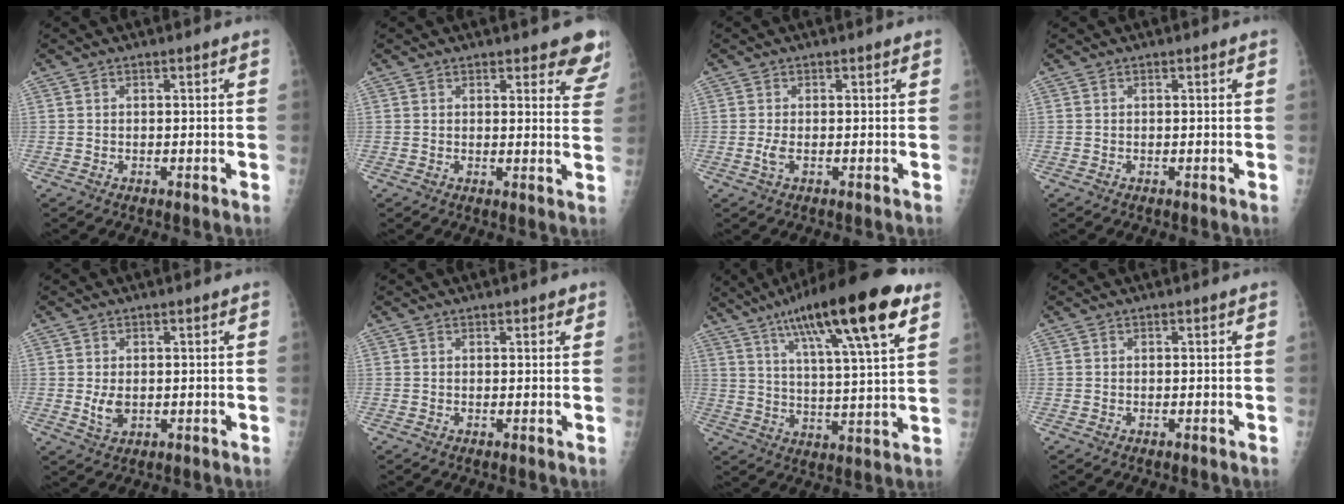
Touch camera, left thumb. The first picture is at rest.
{"total": 7.2, "force": [6.2, 2.7, 2.5], "torque": [0.018, -0.032, 0.047]}
{"total": 1.7, "force": [-0.2, 0.7, 1.5], "torque": [-0.034, -0.003, -0.004]}
{"total": 0.0}
{"total": 3.4, "force": [0.0, 2.3, 2.5], "torque": [-0.040, -0.008, 0.006]}
{"total": 1.4, "force": [0.9, 0.7, 0.8], "torque": [0.002, -0.003, 0.008]}
{"total": 22.2, "force": [11.9, 4.3, 18.2], "torque": [-0.283, -0.020, 0.190]}
{"total": 0.0}